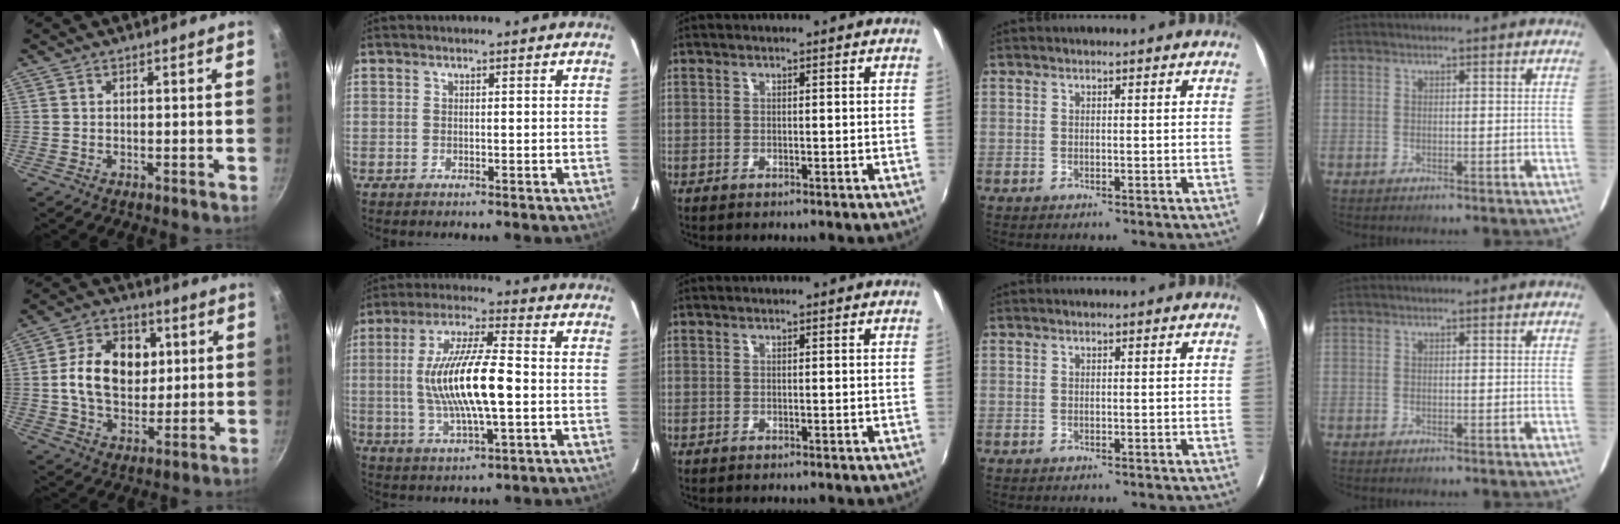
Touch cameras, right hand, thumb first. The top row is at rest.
{"thumb": {"total": 14.5, "force": [2.1, 10.6, 9.6], "torque": [-0.132, 0.005, 0.029]}, "index": {"total": 15.4, "force": [-0.9, 3.6, 15.0], "torque": [-0.289, 0.001, -0.014]}}